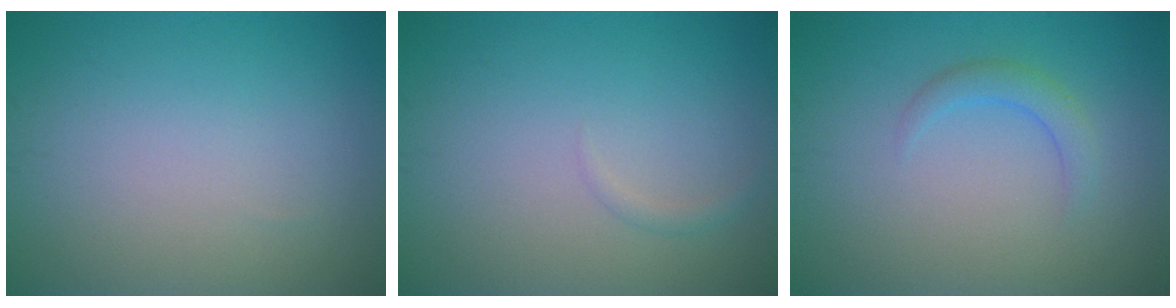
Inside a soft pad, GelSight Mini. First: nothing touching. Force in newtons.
{"total": 0.7, "press": 0.7, "slide": 0.1}
{"total": 1.8, "press": 1.8, "slide": 0.2}